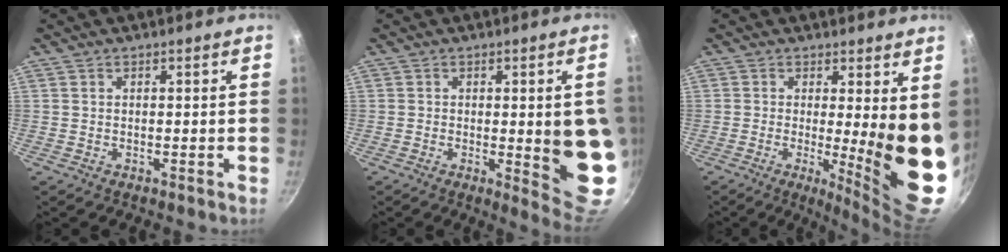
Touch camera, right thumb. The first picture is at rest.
{"total": 11.4, "force": [-0.4, 3.0, 11.0], "torque": [-0.111, -0.015, 0.000]}
{"total": 13.5, "force": [0.2, 3.0, 13.1], "torque": [-0.150, -0.039, 0.010]}